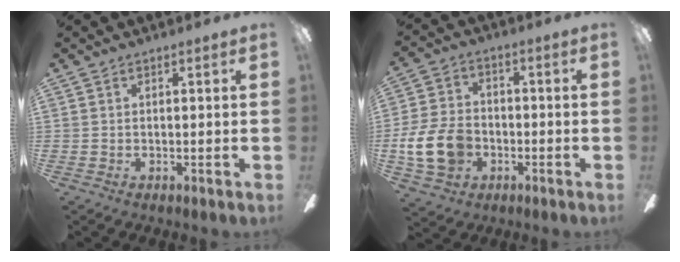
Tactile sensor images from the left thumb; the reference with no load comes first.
{"total": 13.0, "force": [-3.4, 9.6, 8.1], "torque": [-0.190, 0.027, -0.060]}